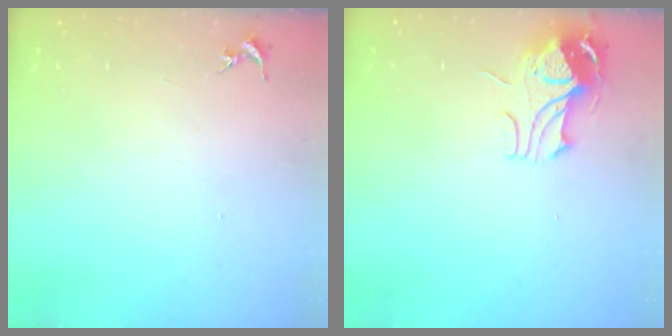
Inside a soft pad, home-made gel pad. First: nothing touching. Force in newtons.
{"total": 9.6, "press": 9.6, "slide": 1.1}